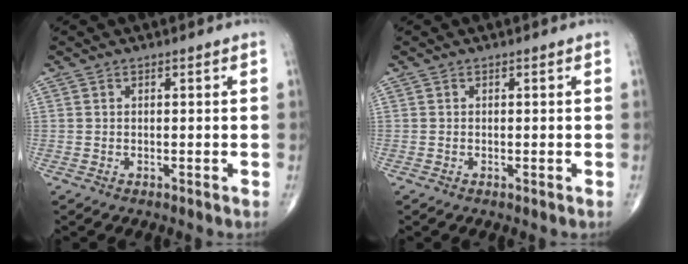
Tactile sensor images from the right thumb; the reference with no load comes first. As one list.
[{"total": 0.0}]